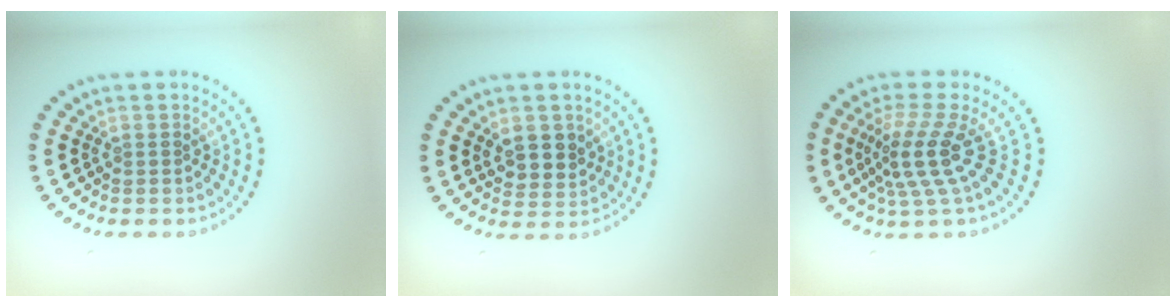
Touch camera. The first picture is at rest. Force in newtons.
{"total": 2.9, "press": 2.7, "slide": 1.0}
{"total": 4.1, "press": 2.7, "slide": 3.0}